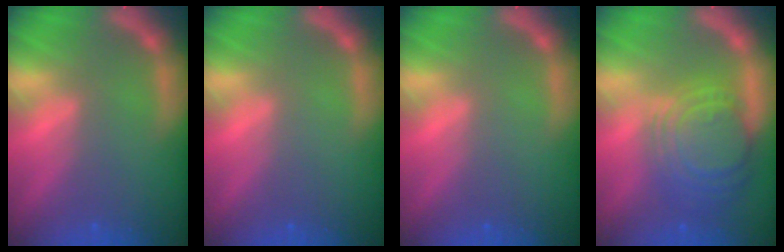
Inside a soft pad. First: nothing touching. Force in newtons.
{"total": 0.0}
{"total": 0.0}
{"total": 10.0}